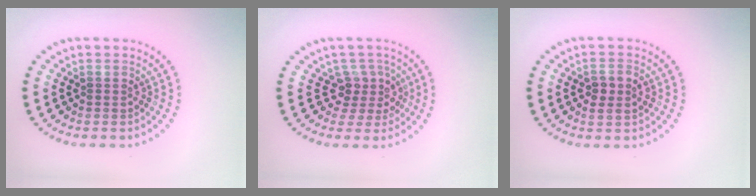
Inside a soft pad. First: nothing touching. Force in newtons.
{"total": 2.6, "press": 1.8, "slide": 1.8}
{"total": 2.0, "press": 2.0, "slide": 0.2}